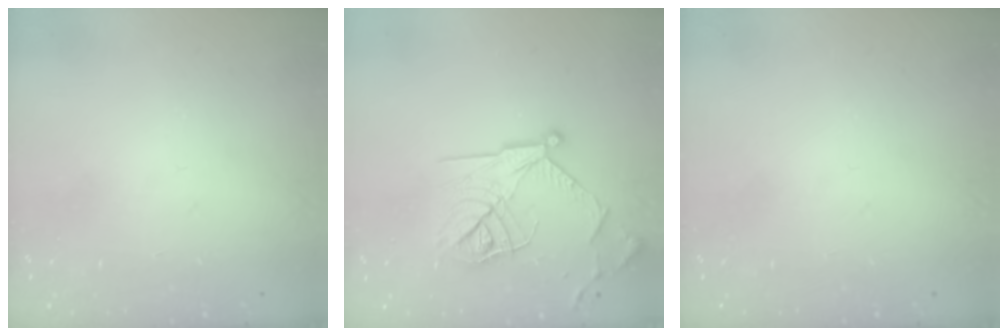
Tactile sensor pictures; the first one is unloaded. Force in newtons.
{"total": 18.1, "press": 18.1, "slide": 1.0}
{"total": 0.0}